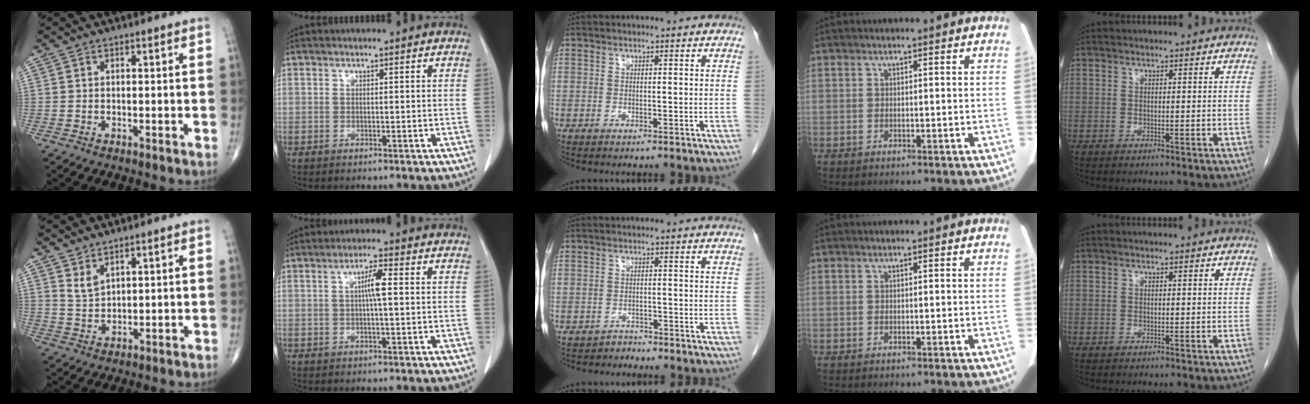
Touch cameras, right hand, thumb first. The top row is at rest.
{"thumb": {"total": 3.0, "force": [2.3, 1.1, 1.6], "torque": [-0.027, -0.023, 0.051]}, "index": {"total": 3.5, "force": [0.5, 0.3, 3.5], "torque": [-0.066, 0.005, 0.006]}, "middle": {"total": 1.5, "force": [-1.3, 0.3, -0.6], "torque": [0.014, -0.003, -0.024]}}